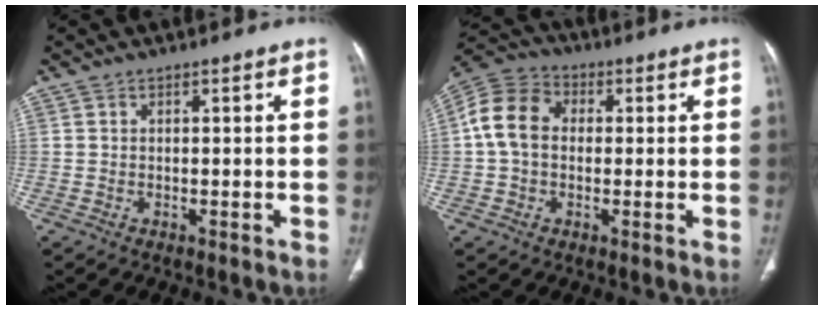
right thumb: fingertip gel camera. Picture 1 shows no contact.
{"total": 10.3, "force": [0.7, 7.9, 6.7], "torque": [-0.124, 0.030, 0.001]}